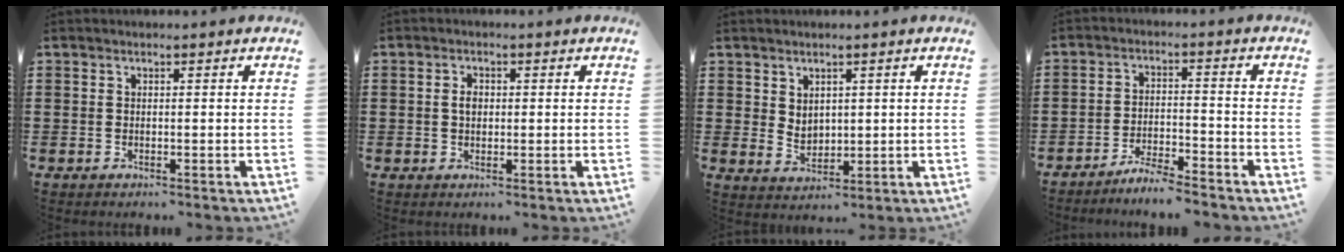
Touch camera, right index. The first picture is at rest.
{"total": 2.1, "force": [0.2, 1.3, 1.6], "torque": [-0.033, 0.007, 0.002]}
{"total": 2.9, "force": [1.7, 2.2, 0.9], "torque": [-0.018, 0.002, 0.030]}
{"total": 4.4, "force": [-4.3, -0.2, 1.0], "torque": [-0.026, -0.001, -0.088]}